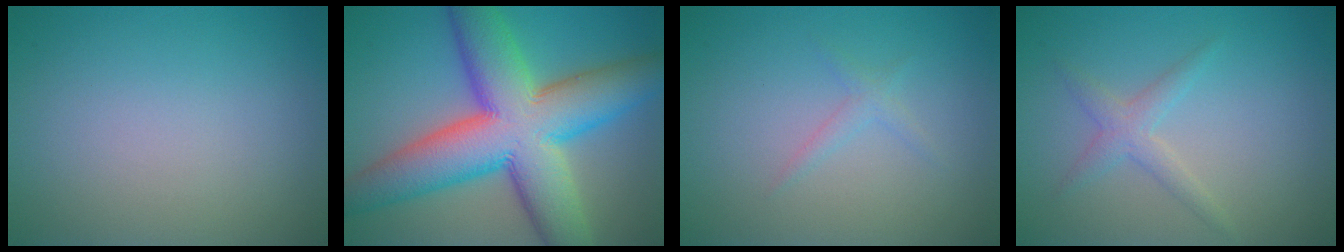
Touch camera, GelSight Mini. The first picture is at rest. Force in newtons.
{"total": 13.9, "press": 13.9, "slide": 0.5}
{"total": 1.1, "press": 1.1, "slide": 0.0}
{"total": 1.9, "press": 1.9, "slide": 0.1}